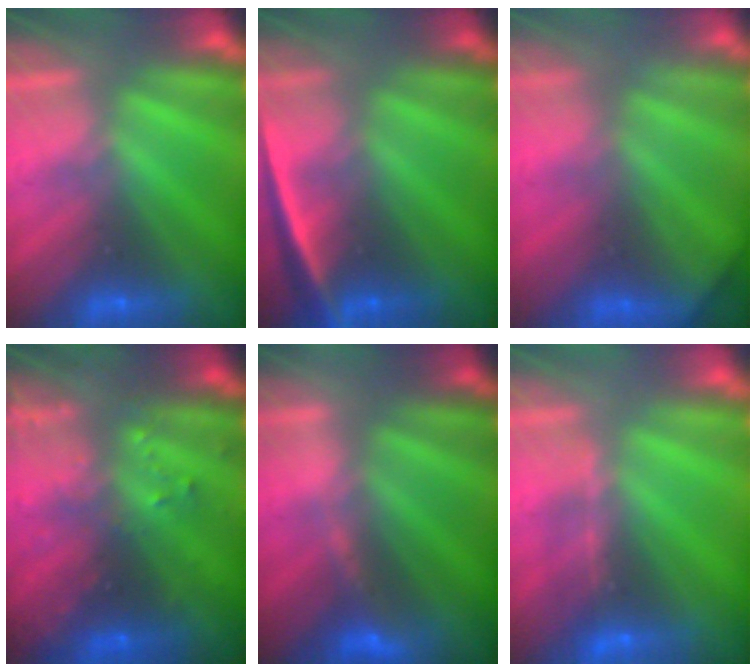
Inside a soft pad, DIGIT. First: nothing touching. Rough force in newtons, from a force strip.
{"total": 2.4}
{"total": 8.4}
{"total": 7.3}
{"total": 3.3}
{"total": 1.1}